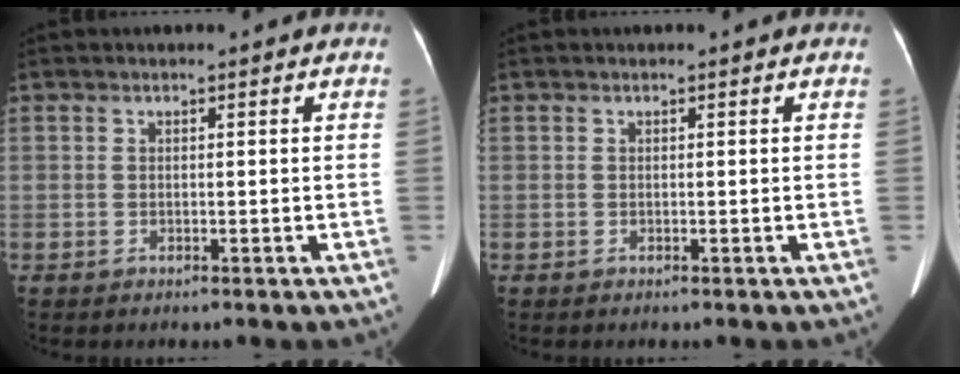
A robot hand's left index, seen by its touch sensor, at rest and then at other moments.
{"total": 0.0}